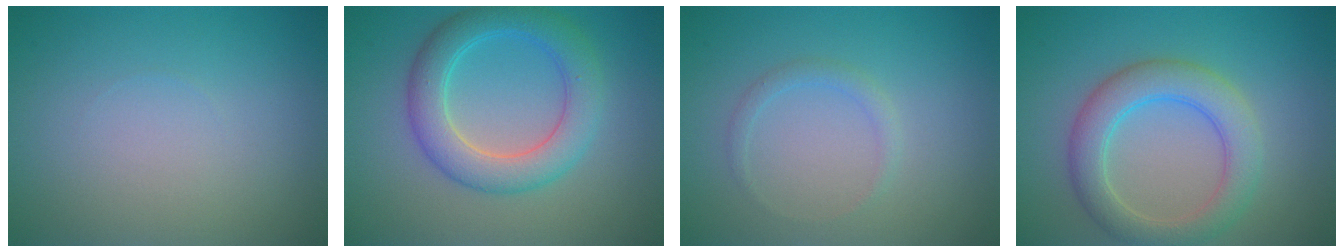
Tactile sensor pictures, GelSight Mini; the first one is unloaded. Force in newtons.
{"total": 5.3, "press": 5.3, "slide": 0.2}
{"total": 1.1, "press": 1.1, "slide": 0.1}
{"total": 4.9, "press": 4.9, "slide": 0.1}